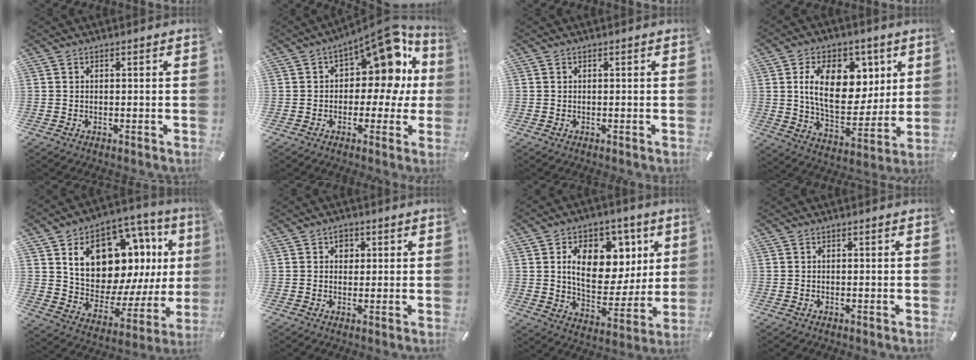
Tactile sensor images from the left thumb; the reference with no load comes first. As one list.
[{"total": 15.8, "force": [6.5, 9.0, 11.3], "torque": [-0.145, -0.054, 0.109]}, {"total": 0.0}, {"total": 17.3, "force": [5.3, 11.6, 11.7], "torque": [-0.180, -0.005, 0.096]}, {"total": 19.8, "force": [9.2, 12.3, 12.5], "torque": [-0.187, -0.066, 0.162]}, {"total": 2.5, "force": [0.7, 2.1, 1.1], "torque": [0.000, -0.003, 0.004]}, {"total": 16.5, "force": [5.4, 11.8, 10.3], "torque": [-0.147, -0.015, 0.099]}, {"total": 0.0}]